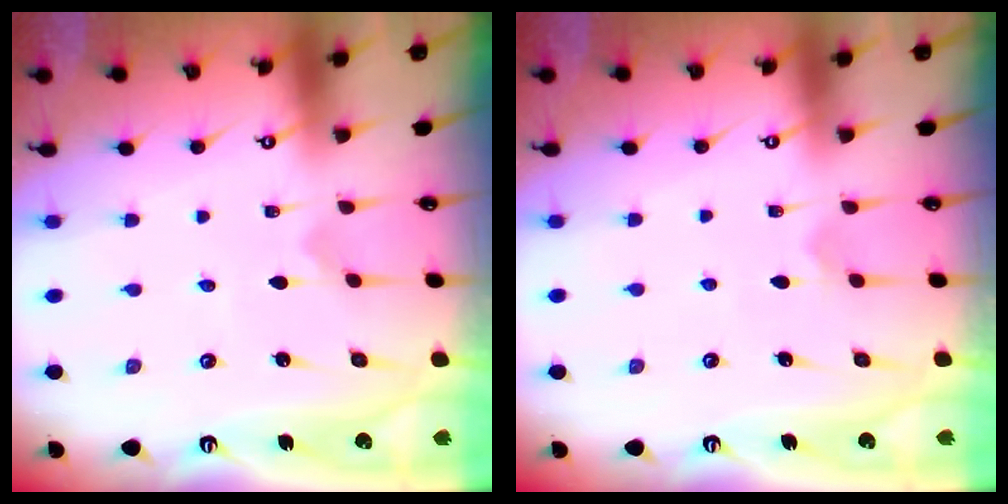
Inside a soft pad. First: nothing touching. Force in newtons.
{"total": 2.5, "press": 2.5, "slide": 0.5}